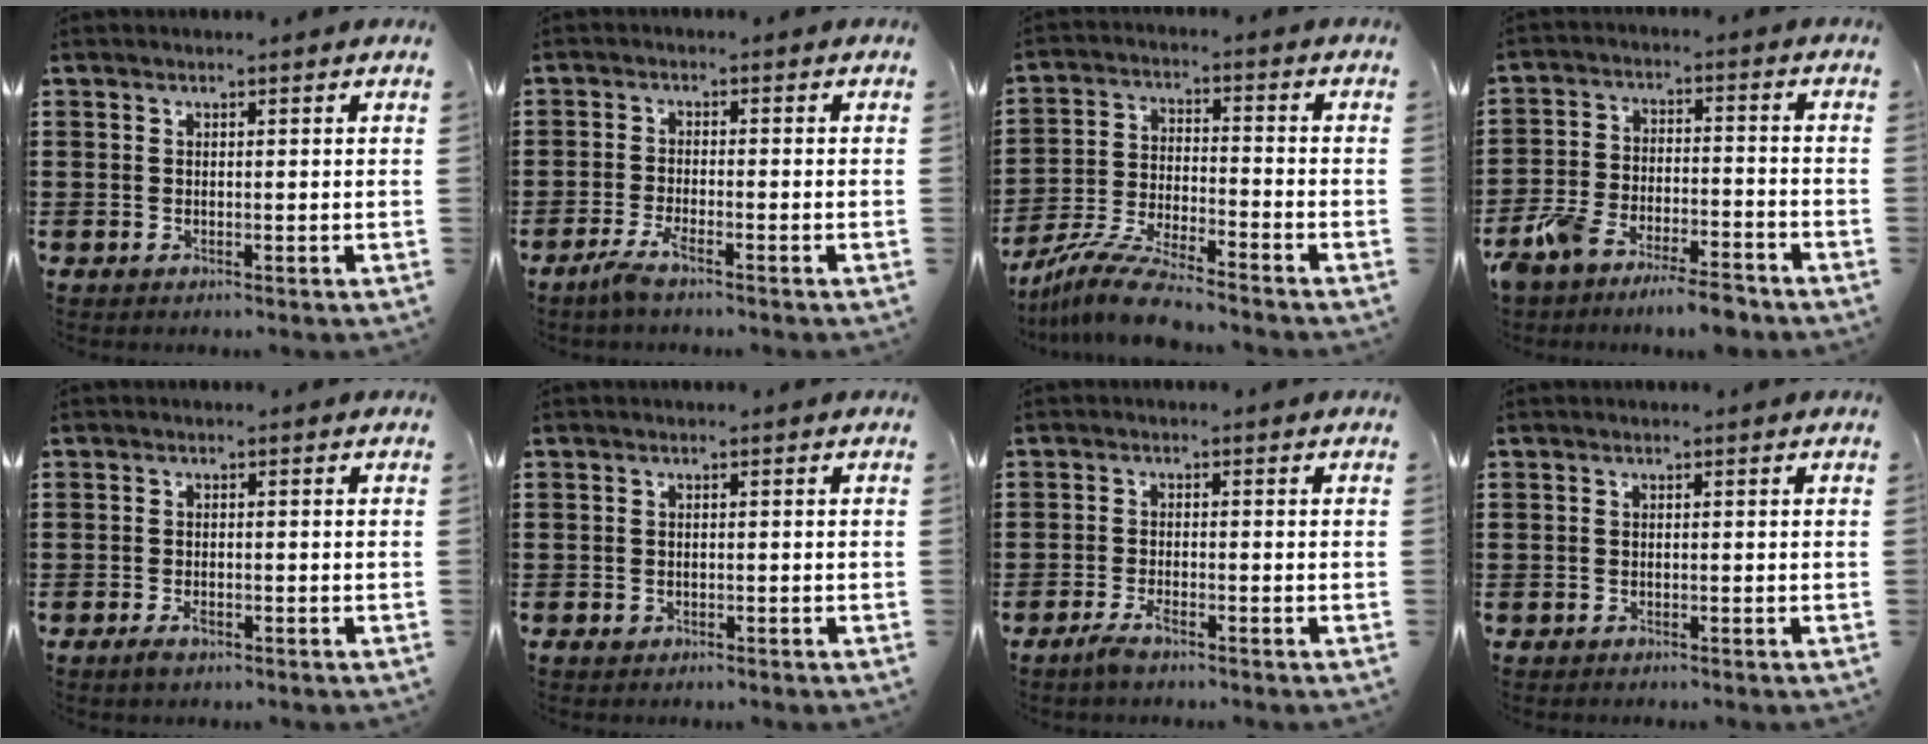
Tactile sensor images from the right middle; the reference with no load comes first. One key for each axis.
{"total": 3.0, "fx": -2.1, "fy": 0.1, "fz": 2.1, "tx": -0.050, "ty": -0.004, "tz": -0.042}
{"total": 8.8, "fx": -8.0, "fy": 0.7, "fz": 3.6, "tx": -0.080, "ty": 0.001, "tz": -0.158}
{"total": 8.0, "fx": -7.5, "fy": 0.9, "fz": 2.7, "tx": -0.060, "ty": 0.008, "tz": -0.147}
{"total": 1.8, "fx": -1.1, "fy": 0.6, "fz": 1.2, "tx": -0.031, "ty": -0.004, "tz": -0.024}
{"total": 0.8, "fx": -0.6, "fy": 0.5, "fz": 0.3, "tx": -0.006, "ty": 0.000, "tz": -0.012}
{"total": 2.3, "fx": -1.7, "fy": 0.3, "fz": 1.5, "tx": -0.033, "ty": -0.001, "tz": -0.034}
{"total": 0.5, "fx": -0.5, "fy": 0.2, "fz": -0.1, "tx": 0.000, "ty": -0.001, "tz": -0.010}